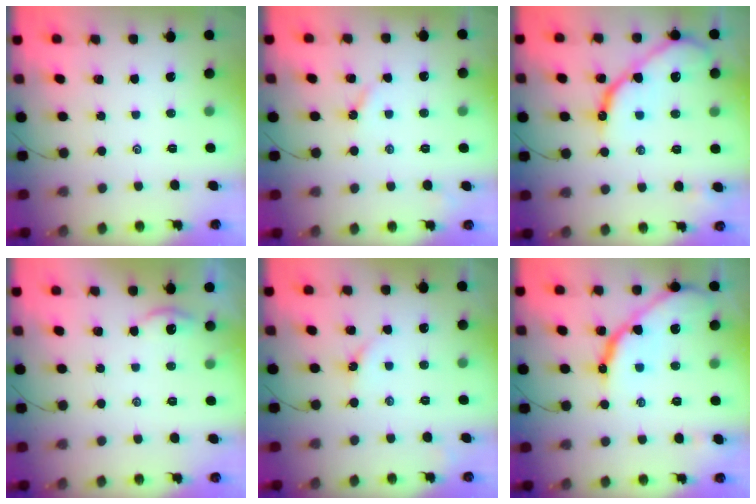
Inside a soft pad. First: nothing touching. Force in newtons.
{"total": 3.0, "press": 2.9, "slide": 0.5}
{"total": 11.7, "press": 11.6, "slide": 1.1}
{"total": 1.9, "press": 1.9, "slide": 0.2}
{"total": 2.3, "press": 2.3, "slide": 0.4}
{"total": 13.5, "press": 13.4, "slide": 1.2}